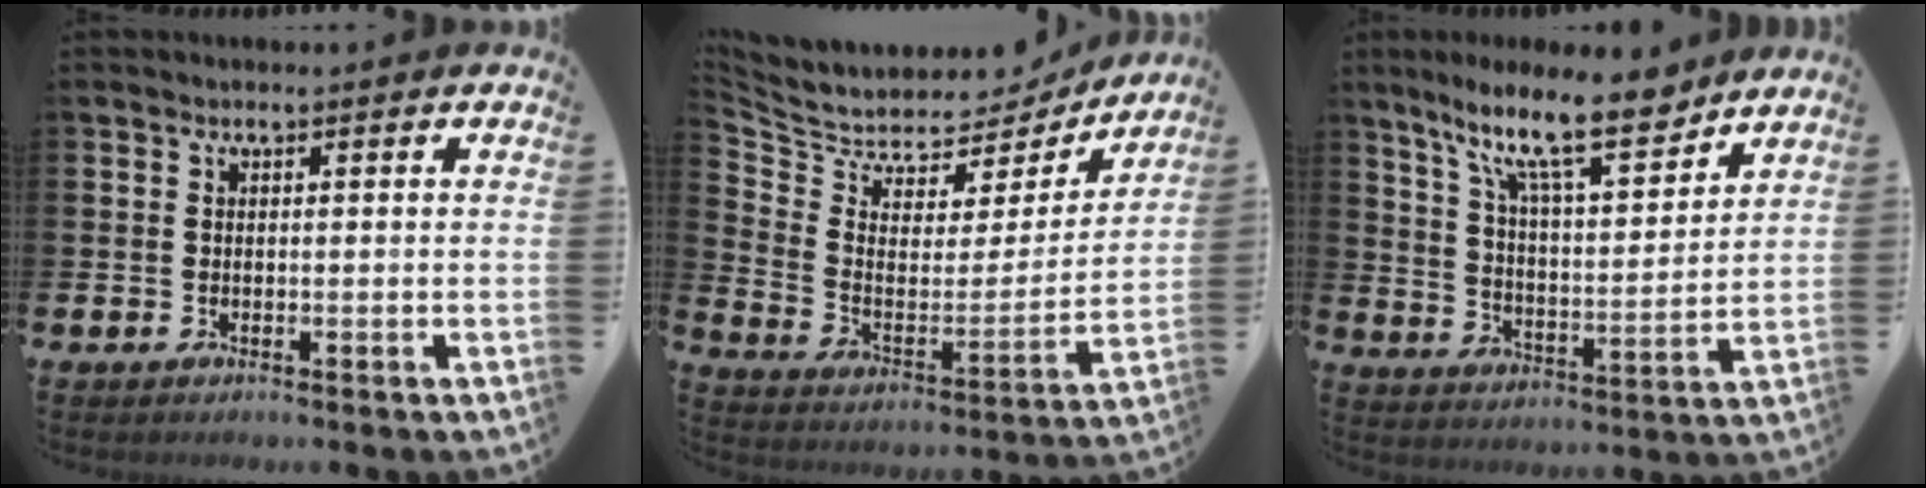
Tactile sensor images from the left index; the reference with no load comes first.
{"total": 6.5, "force": [5.9, 2.7, 0.0], "torque": [-0.045, -0.057, 0.101]}
{"total": 13.1, "force": [10.3, 2.8, 7.7], "torque": [-0.155, -0.047, 0.176]}